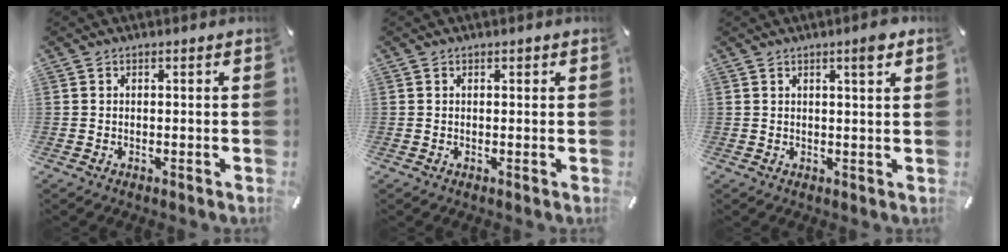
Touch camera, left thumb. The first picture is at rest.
{"total": 0.7, "force": [0.3, 0.4, 0.4], "torque": [0.000, -0.001, 0.002]}
{"total": 3.4, "force": [2.0, 0.4, 2.7], "torque": [-0.041, -0.004, 0.029]}